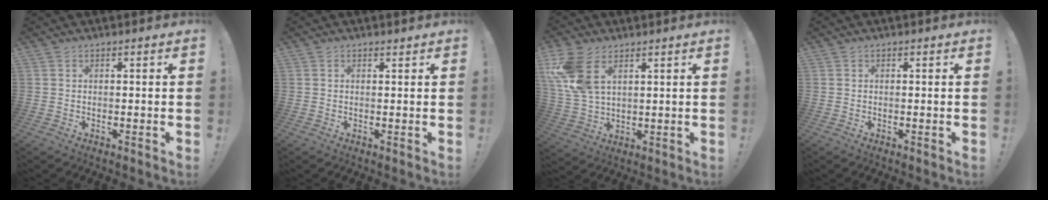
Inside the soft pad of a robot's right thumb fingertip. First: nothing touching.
{"total": 0.7, "force": [0.7, 0.0, 0.1], "torque": [0.005, -0.004, 0.012]}
{"total": 11.1, "force": [5.2, 6.3, 7.4], "torque": [-0.151, -0.019, 0.102]}
{"total": 0.0}